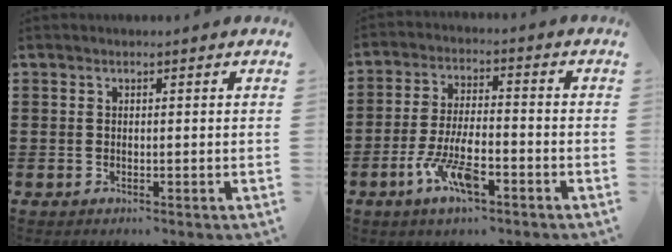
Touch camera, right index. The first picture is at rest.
{"total": 8.4, "force": [-4.2, 2.8, 6.7], "torque": [-0.152, -0.006, -0.080]}